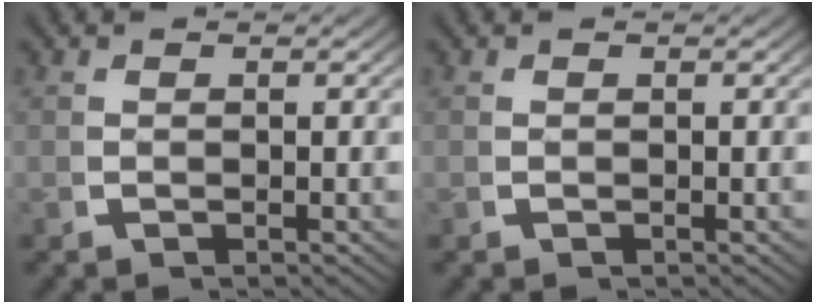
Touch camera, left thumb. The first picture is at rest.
{"total": 0.0}